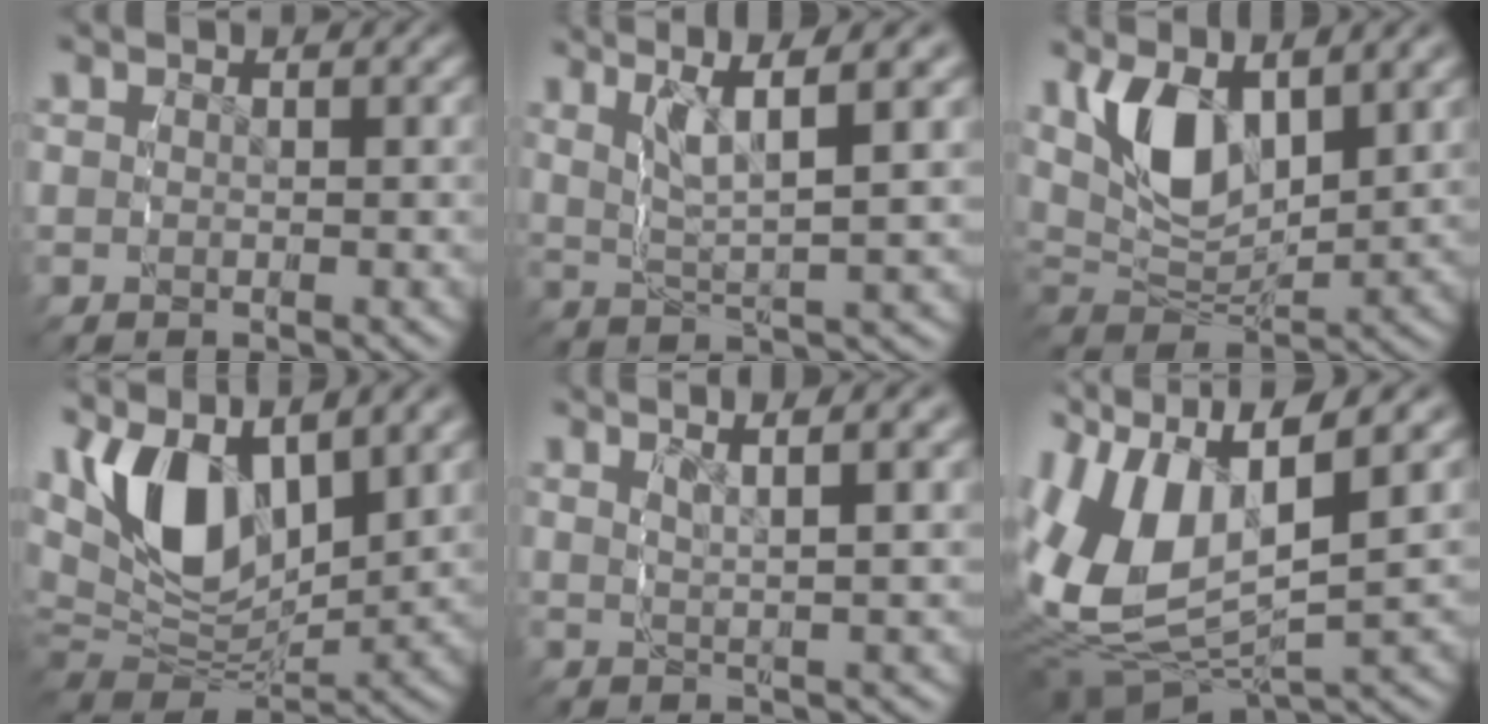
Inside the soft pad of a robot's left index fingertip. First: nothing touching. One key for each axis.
{"total": 6.9, "fx": 2.7, "fy": 3.0, "fz": 5.5, "tx": -0.104, "ty": 0.003, "tz": 0.038}
{"total": 9.1, "fx": 2.1, "fy": 6.1, "fz": 6.5, "tx": -0.156, "ty": -0.009, "tz": 0.035}
{"total": 11.5, "fx": 2.3, "fy": 7.5, "fz": 8.4, "tx": -0.185, "ty": -0.010, "tz": 0.037}
{"total": 5.7, "fx": 2.9, "fy": 1.7, "fz": 4.6, "tx": -0.071, "ty": 0.011, "tz": 0.042}
{"total": 14.2, "fx": -0.2, "fy": 10.2, "fz": 9.8, "tx": -0.222, "ty": -0.034, "tz": 0.002}